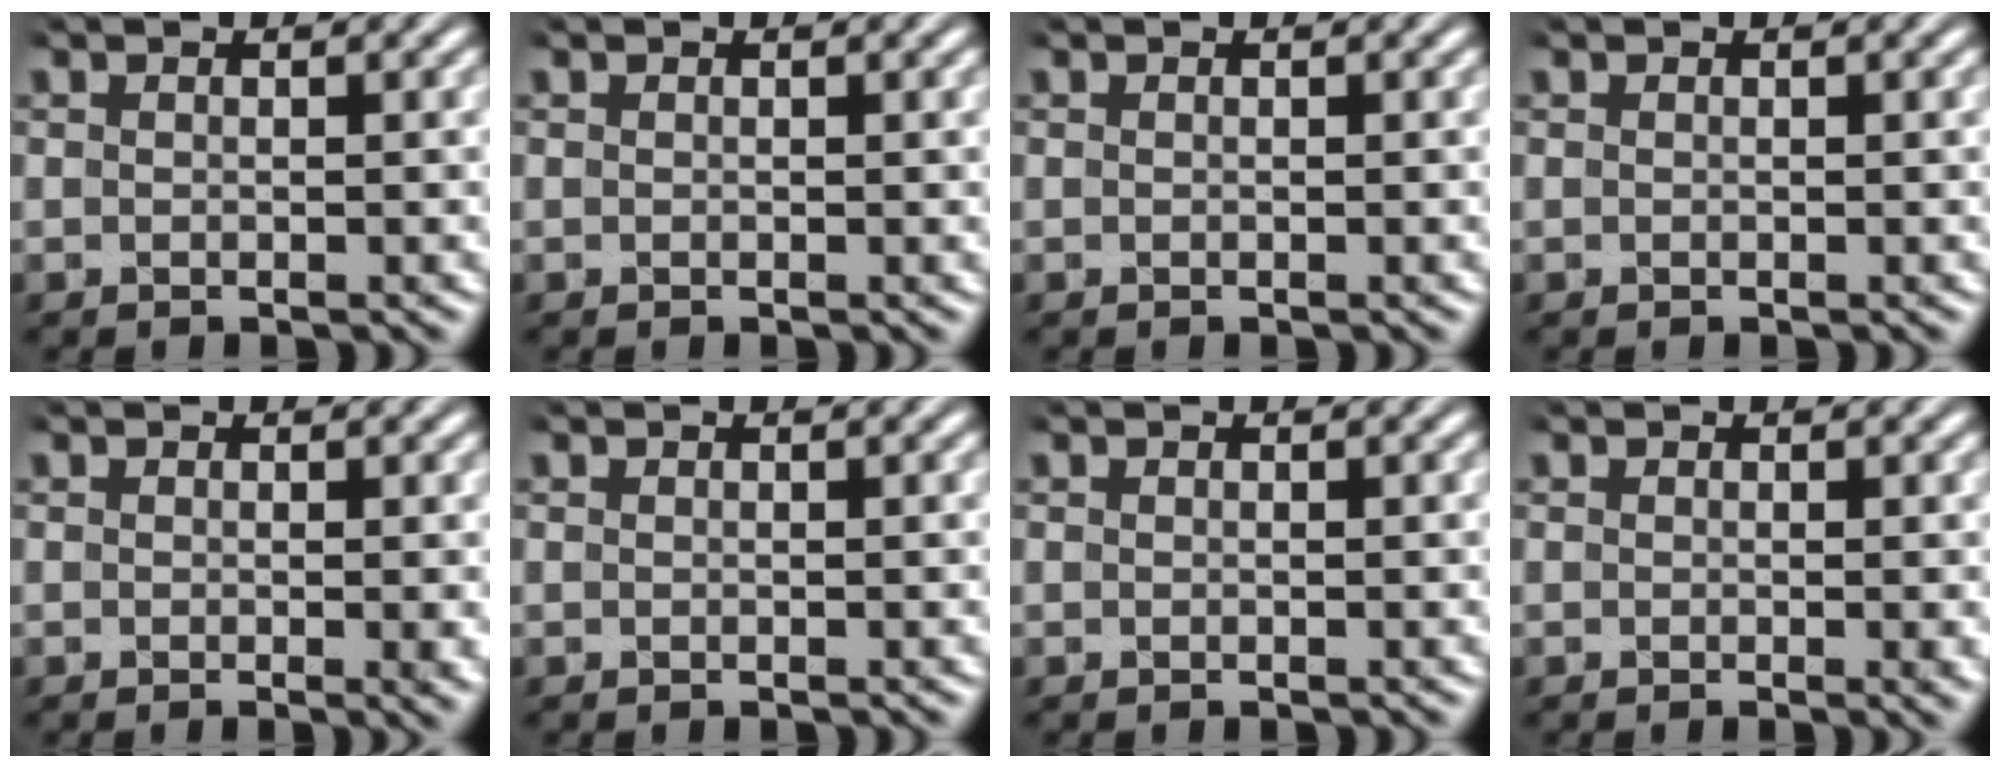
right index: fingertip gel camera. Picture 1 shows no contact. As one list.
[{"total": 0.0}, {"total": 0.0}, {"total": 0.0}, {"total": 1.0, "force": [-0.1, -0.1, 1.0], "torque": [-0.011, -0.003, -0.001]}, {"total": 0.0}, {"total": 0.0}, {"total": 0.7, "force": [0.0, -0.1, 0.7], "torque": [-0.009, -0.002, 0.000]}]